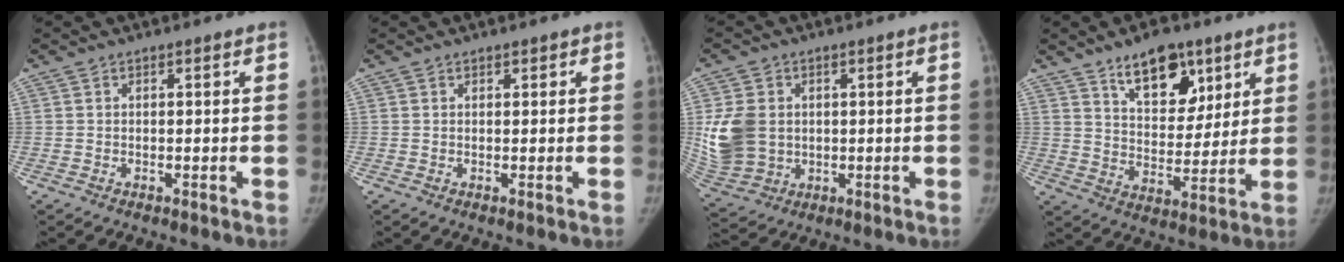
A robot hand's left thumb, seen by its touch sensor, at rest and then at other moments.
{"total": 0.8, "force": [0.5, 0.5, 0.3], "torque": [0.004, -0.002, 0.005]}
{"total": 11.3, "force": [1.0, 9.0, 6.7], "torque": [-0.123, -0.006, 0.035]}
{"total": 13.6, "force": [8.3, 7.4, 7.9], "torque": [-0.078, -0.050, 0.137]}